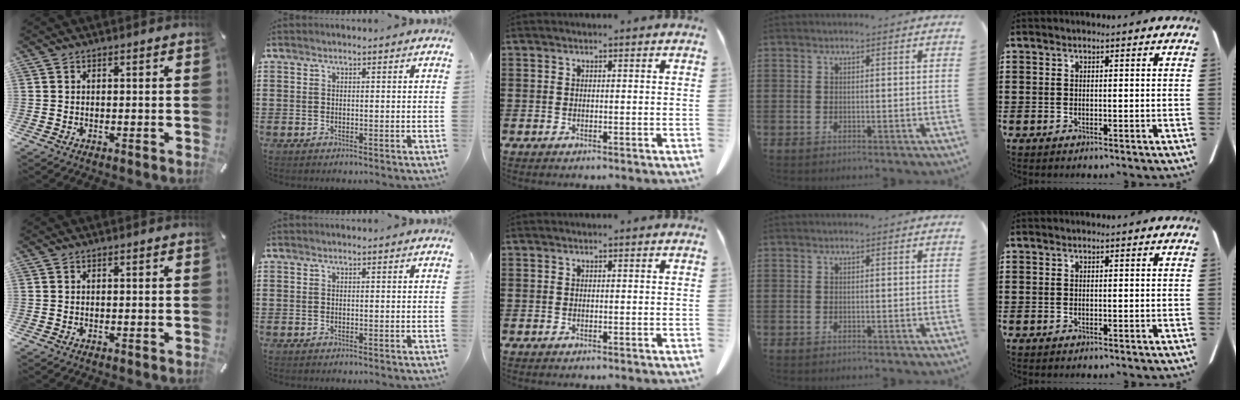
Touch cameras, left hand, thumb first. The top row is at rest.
{}